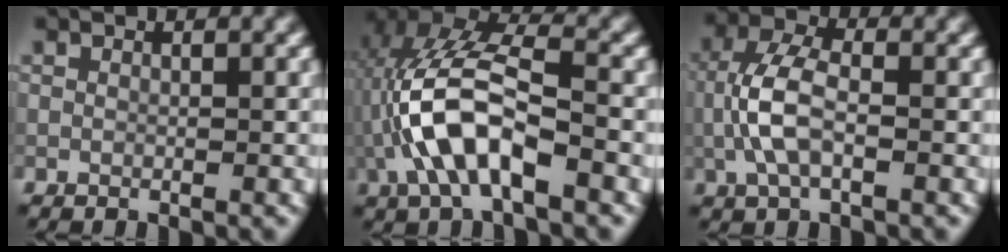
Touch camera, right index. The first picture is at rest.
{"total": 9.3, "force": [-2.5, 4.1, 8.0], "torque": [-0.177, 0.015, -0.049]}
{"total": 4.9, "force": [-1.0, 2.3, 4.2], "torque": [-0.095, 0.008, -0.026]}